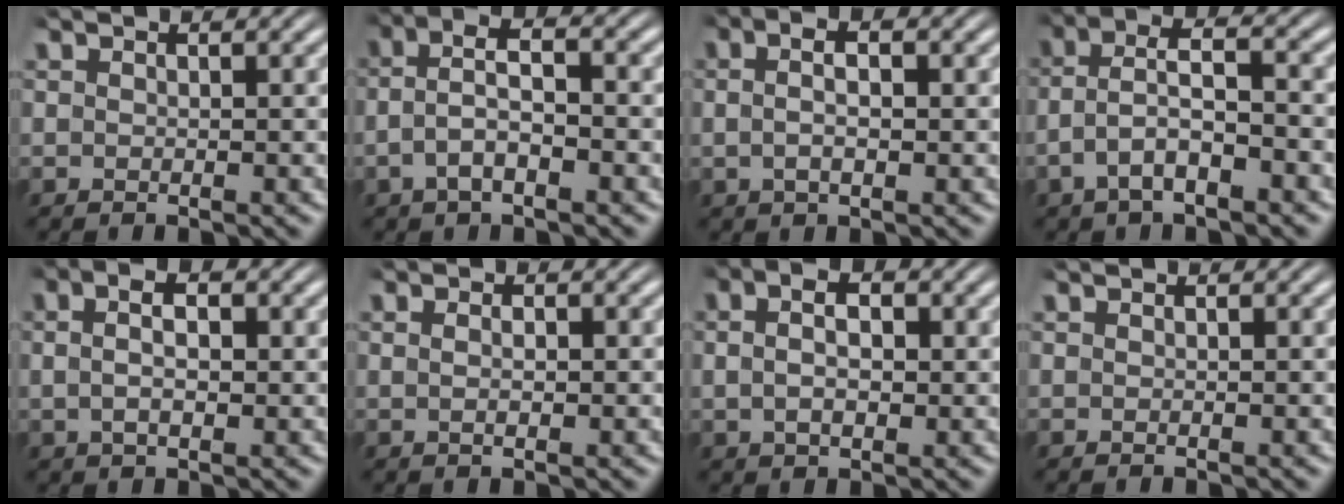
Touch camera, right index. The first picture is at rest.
{"total": 4.3, "force": [-0.1, 2.5, 3.4], "torque": [-0.066, -0.001, -0.006]}
{"total": 3.2, "force": [0.4, 1.4, 2.8], "torque": [-0.046, 0.007, 0.002]}
{"total": 4.0, "force": [-0.4, 2.2, 3.3], "torque": [-0.069, -0.006, -0.006]}
{"total": 3.8, "force": [0.7, 2.0, 3.2], "torque": [-0.046, 0.009, 0.006]}
{"total": 1.1, "force": [0.0, 0.3, 1.0], "torque": [-0.011, -0.004, 0.002]}
{"total": 4.1, "force": [0.8, 2.4, 3.3], "torque": [-0.043, 0.008, 0.008]}
{"total": 0.0}